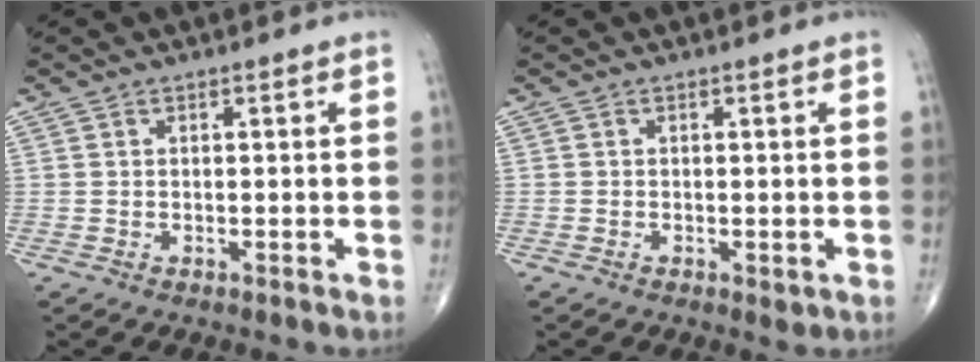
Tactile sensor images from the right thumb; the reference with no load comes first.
{"total": 1.4, "force": [-0.4, 0.7, 1.1], "torque": [-0.013, -0.003, -0.006]}